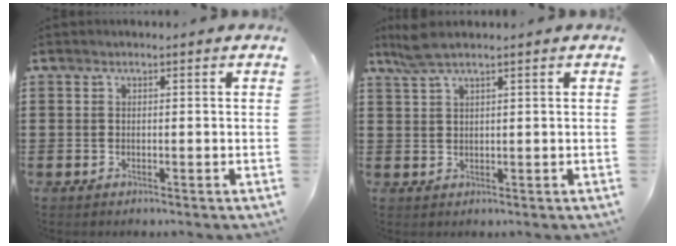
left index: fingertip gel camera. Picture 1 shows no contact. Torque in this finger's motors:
{"motor_torque": [0.37, 0.42, 0.31, 0.05]}